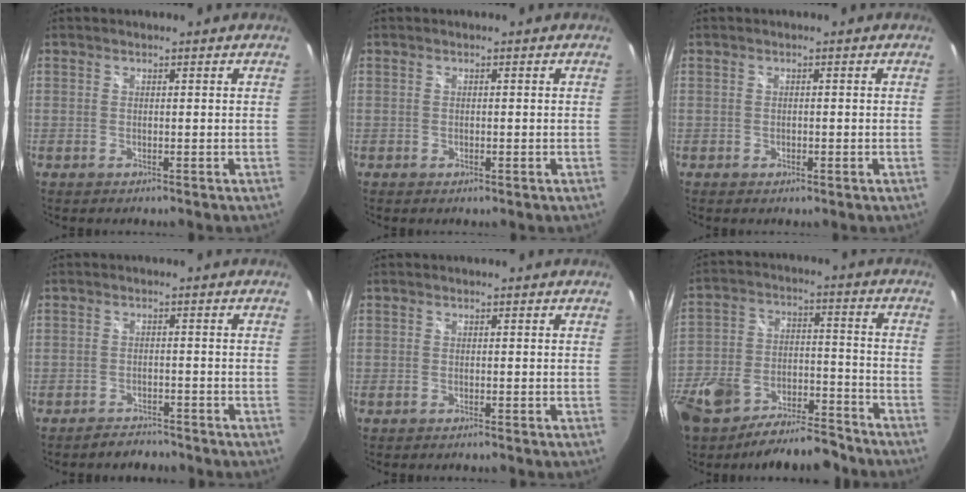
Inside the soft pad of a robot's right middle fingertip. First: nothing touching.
{"total": 0.6, "force": [-0.3, 0.3, 0.4], "torque": [-0.005, 0.000, -0.006]}
{"total": 1.1, "force": [-0.5, 0.7, 0.6], "torque": [-0.009, -0.001, -0.009]}
{"total": 3.7, "force": [-3.4, 1.3, 0.6], "torque": [-0.021, 0.001, -0.051]}
{"total": 0.8, "force": [-0.7, 0.1, 0.3], "torque": [-0.007, -0.003, -0.014]}
{"total": 20.2, "force": [-14.1, 9.4, 11.1], "torque": [-0.252, -0.006, -0.216]}